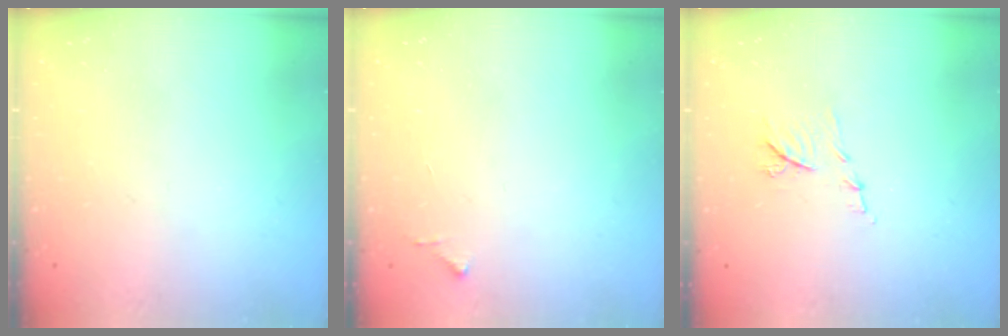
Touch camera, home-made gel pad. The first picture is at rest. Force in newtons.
{"total": 3.4, "press": 3.4, "slide": 0.4}
{"total": 6.9, "press": 6.9, "slide": 0.5}